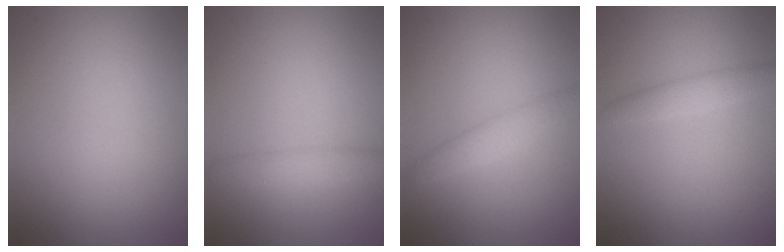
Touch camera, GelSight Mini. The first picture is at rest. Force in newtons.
{"total": 2.0, "press": 2.0, "slide": 0.1}
{"total": 2.3, "press": 2.3, "slide": 0.1}
{"total": 1.8, "press": 1.8, "slide": 0.1}